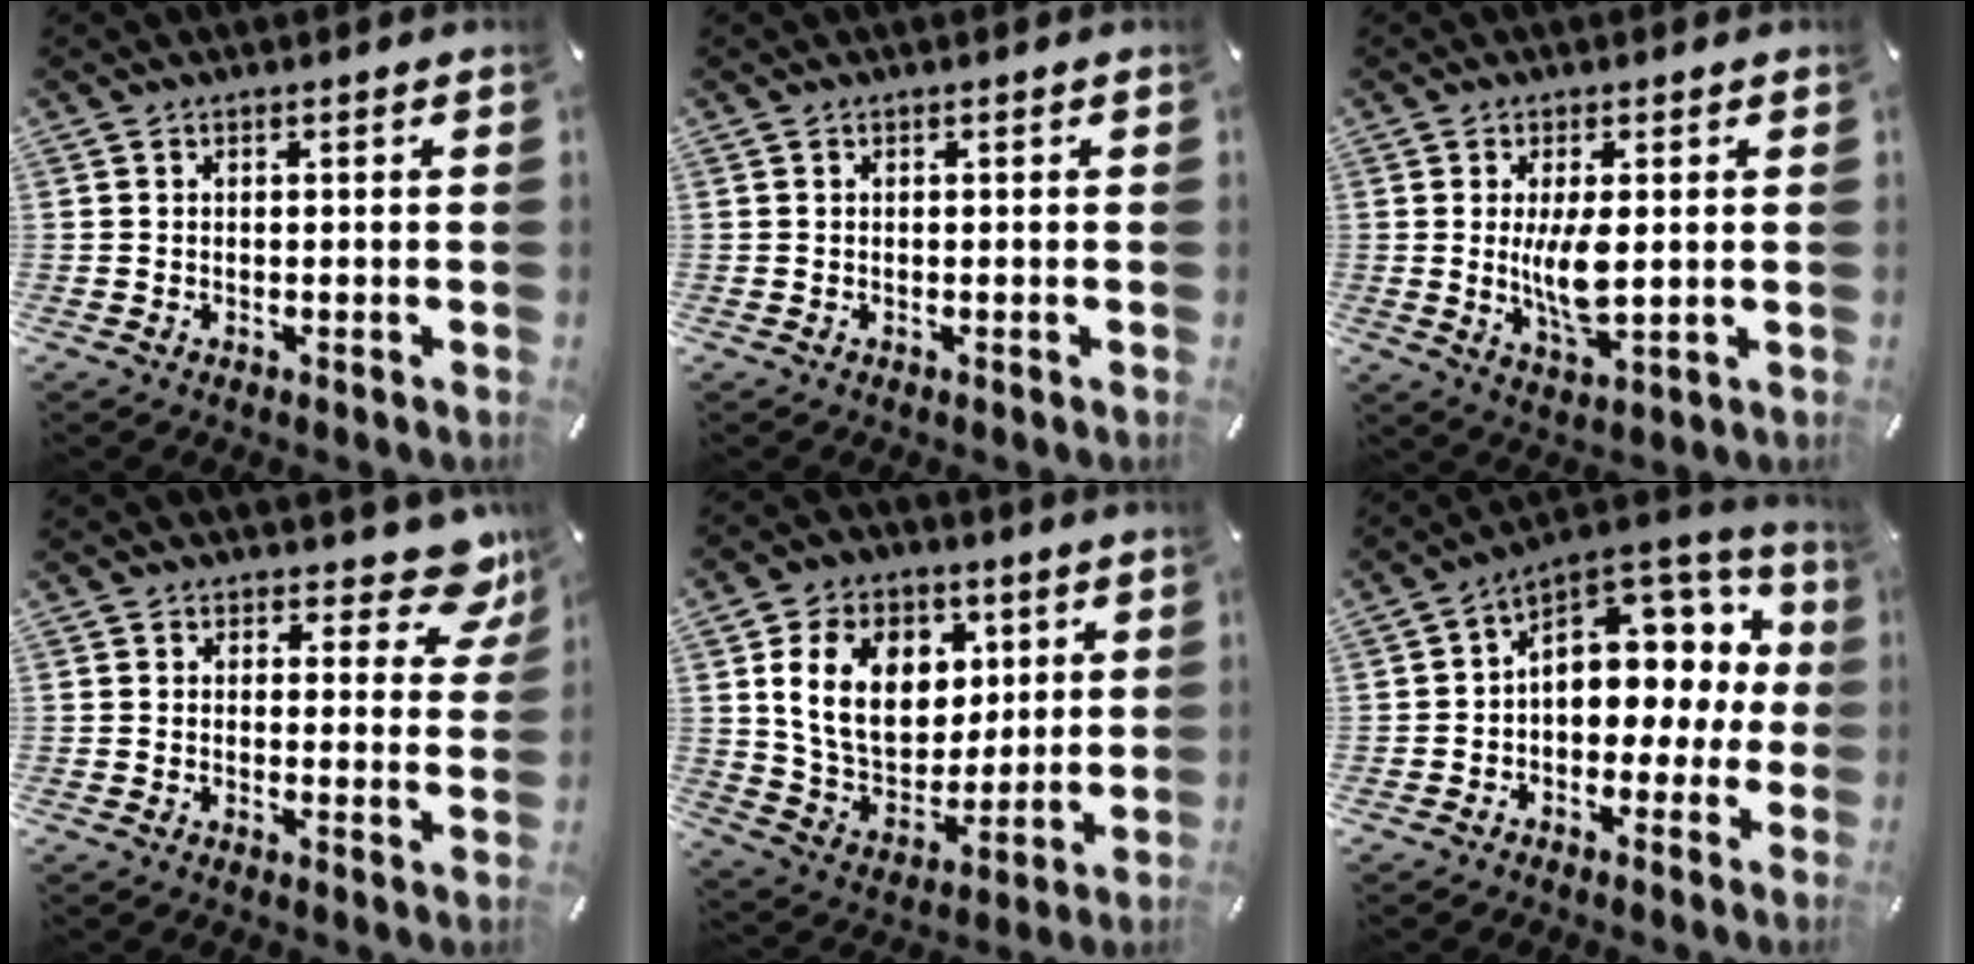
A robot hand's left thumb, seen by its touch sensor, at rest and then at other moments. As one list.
[{"total": 0.0}, {"total": 7.8, "force": [0.6, 2.9, 7.2], "torque": [-0.147, -0.016, 0.002]}, {"total": 7.7, "force": [5.8, 3.6, 3.6], "torque": [-0.023, -0.046, 0.097]}, {"total": 16.8, "force": [5.2, 12.9, 9.6], "torque": [-0.176, -0.003, 0.101]}, {"total": 11.3, "force": [3.5, 8.5, 6.6], "torque": [-0.075, -0.035, 0.064]}]